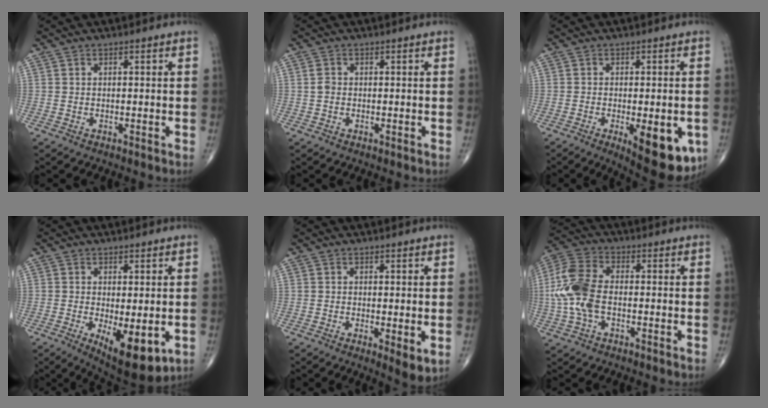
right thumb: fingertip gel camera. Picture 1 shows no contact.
{"total": 1.4, "force": [-0.1, 1.1, 0.9], "torque": [-0.017, 0.001, -0.002]}
{"total": 13.5, "force": [-4.7, 5.1, 11.6], "torque": [-0.126, -0.008, -0.049]}
{"total": 10.7, "force": [-2.9, 4.1, 9.5], "torque": [-0.134, -0.022, -0.031]}
{"total": 4.0, "force": [-0.7, 1.1, 3.8], "torque": [-0.062, -0.015, -0.014]}
{"total": 11.2, "force": [-1.2, 6.3, 9.1], "torque": [-0.215, 0.025, -0.030]}